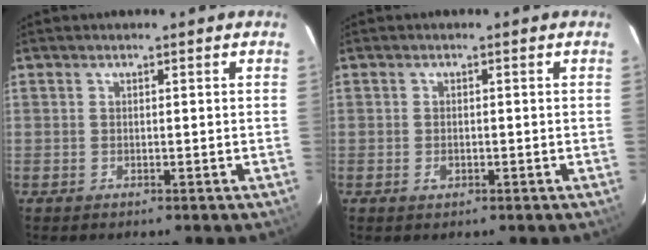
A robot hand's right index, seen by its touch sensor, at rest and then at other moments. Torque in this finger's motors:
{"motor_torque": [0.12, 0.06, 0.03, 0.01]}